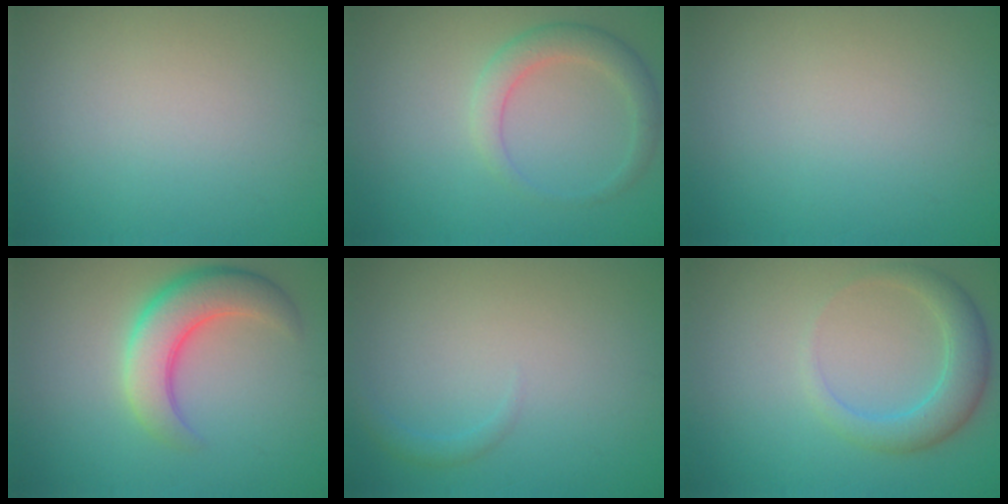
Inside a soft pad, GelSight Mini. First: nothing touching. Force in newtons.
{"total": 2.8, "press": 2.8, "slide": 0.3}
{"total": 0.0}
{"total": 5.5, "press": 5.5, "slide": 0.3}
{"total": 0.9, "press": 0.9, "slide": 0.1}
{"total": 3.5, "press": 3.5, "slide": 0.1}